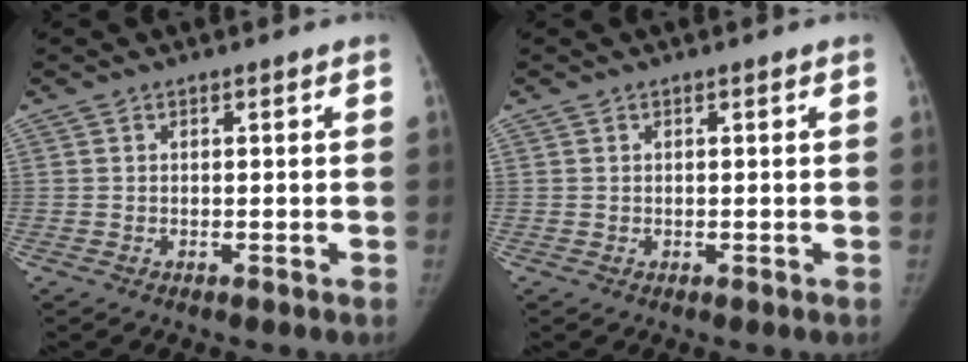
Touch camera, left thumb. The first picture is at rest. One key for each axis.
{"total": 0.0}